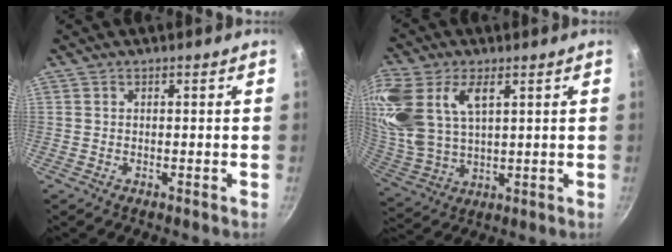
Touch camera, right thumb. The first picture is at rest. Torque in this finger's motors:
{"motor_torque": [0.39, 0.63, 1.60, 0.69, 0.24]}